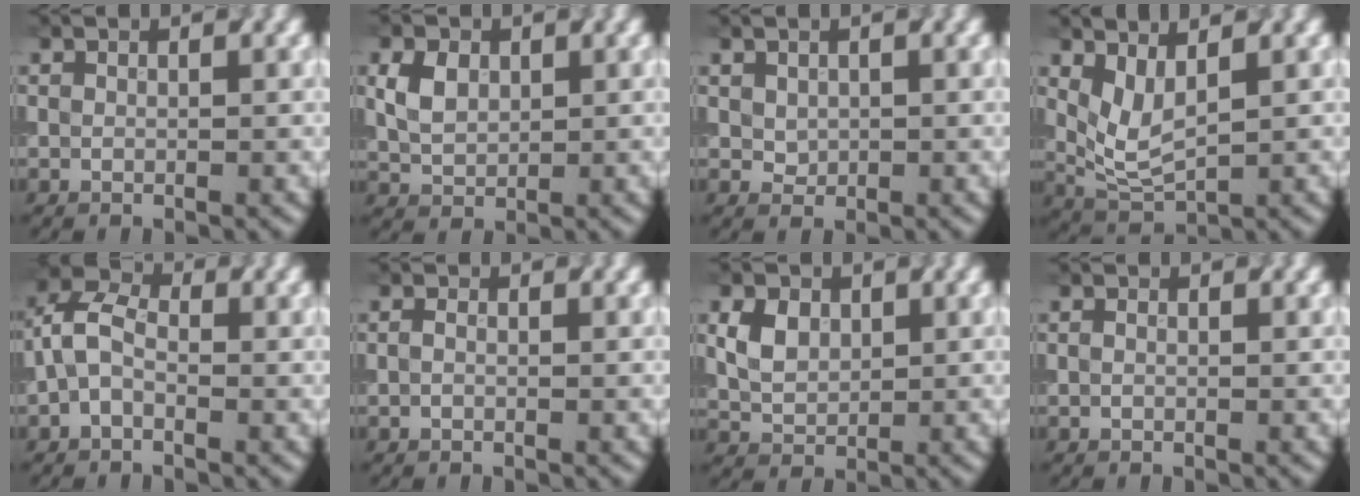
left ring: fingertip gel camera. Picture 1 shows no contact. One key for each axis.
{"total": 2.8, "fx": 0.8, "fy": 2.0, "fz": 1.9, "tx": -0.047, "ty": 0.007, "tz": 0.021}
{"total": 1.9, "fx": 0.7, "fy": 1.5, "fz": 0.9, "tx": -0.026, "ty": 0.007, "tz": 0.025}
{"total": 3.2, "fx": 1.2, "fy": 1.5, "fz": 2.6, "tx": -0.062, "ty": 0.000, "tz": 0.034}
{"total": 3.5, "fx": -0.9, "fy": 2.1, "fz": 2.7, "tx": -0.054, "ty": 0.020, "tz": -0.022}
{"total": 1.3, "fx": 0.2, "fy": 0.8, "fz": 0.9, "tx": -0.004, "ty": 0.008, "tz": -0.012}
{"total": 3.3, "fx": 1.0, "fy": 2.3, "fz": 2.1, "tx": -0.047, "ty": 0.005, "tz": 0.020}
{"total": 0.8, "fx": 0.3, "fy": 0.5, "fz": 0.6, "tx": -0.001, "ty": 0.005, "tz": -0.011}